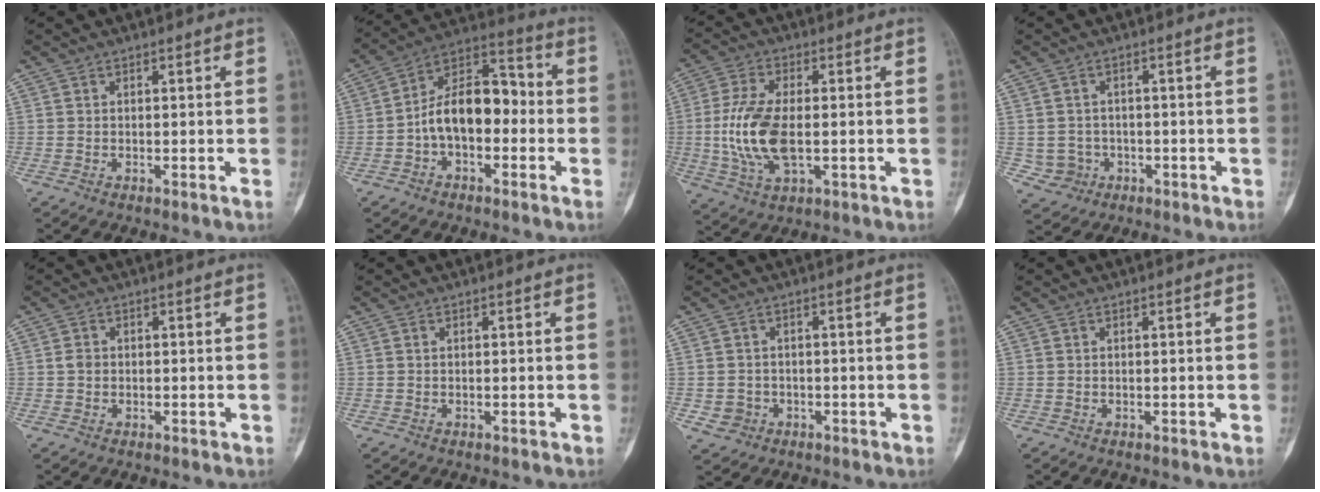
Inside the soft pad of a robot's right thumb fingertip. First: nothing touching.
{"total": 13.6, "force": [-2.4, 8.1, 10.7], "torque": [-0.156, 0.051, -0.052]}
{"total": 12.8, "force": [-1.1, 6.7, 10.9], "torque": [-0.229, 0.001, -0.017]}
{"total": 4.6, "force": [-1.0, 4.5, 0.6], "torque": [0.016, 0.012, -0.012]}
{"total": 1.9, "force": [-0.2, 1.7, 0.8], "torque": [-0.004, 0.005, -0.008]}
{"total": 0.0}
{"total": 3.6, "force": [-1.1, 3.3, 0.7], "torque": [0.008, 0.010, -0.015]}
{"total": 0.0}